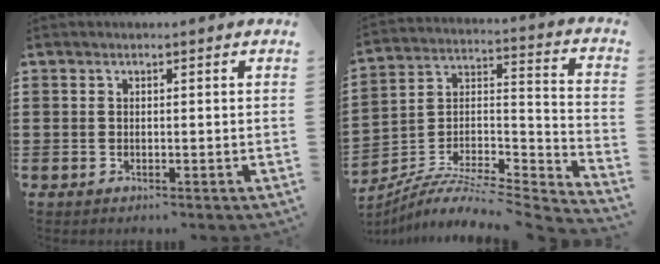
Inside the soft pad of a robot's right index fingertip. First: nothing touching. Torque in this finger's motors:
{"motor_torque": [0.15, 1.04, -0.77, -0.16]}